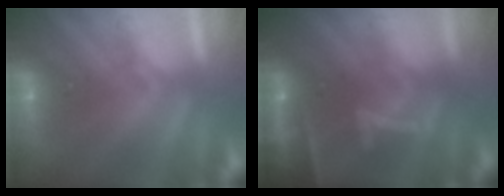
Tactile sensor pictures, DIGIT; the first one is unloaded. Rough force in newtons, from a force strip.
{"total": 8.1}